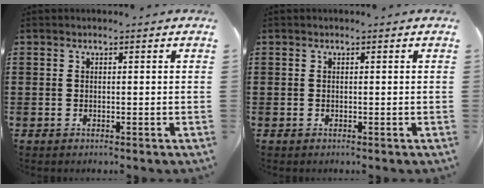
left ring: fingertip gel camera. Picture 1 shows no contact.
{"total": 0.0}